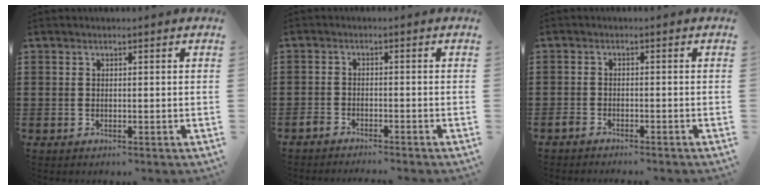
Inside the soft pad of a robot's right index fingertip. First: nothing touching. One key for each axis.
{"total": 2.2, "fx": -2.1, "fy": 0.1, "fz": -0.1, "tx": -0.004, "ty": 0.002, "tz": -0.046}
{"total": 1.6, "fx": -1.6, "fy": 0.2, "fz": 0.0, "tx": -0.004, "ty": 0.003, "tz": -0.034}